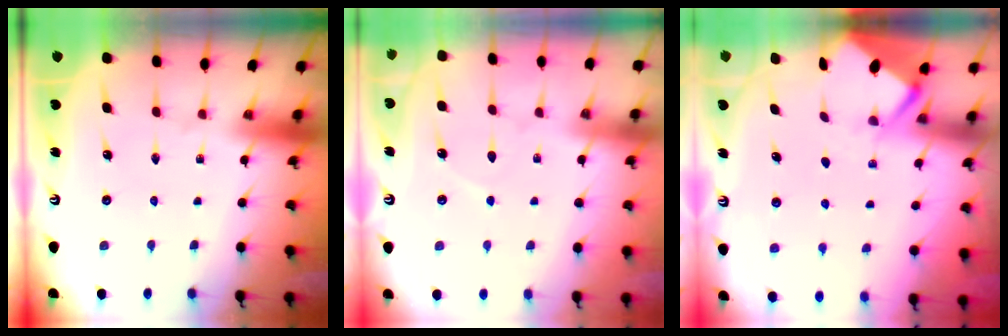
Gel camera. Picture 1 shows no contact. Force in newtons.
{"total": 5.5, "press": 5.4, "slide": 0.5}
{"total": 2.9, "press": 2.9, "slide": 0.3}